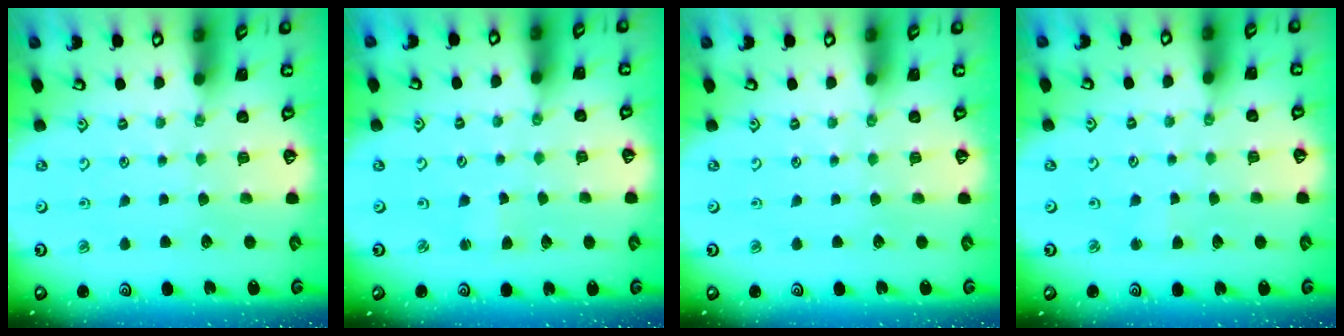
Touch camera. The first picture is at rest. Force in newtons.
{"total": 1.8, "press": 1.8, "slide": 0.2}
{"total": 0.0}
{"total": 2.2, "press": 2.2, "slide": 0.3}